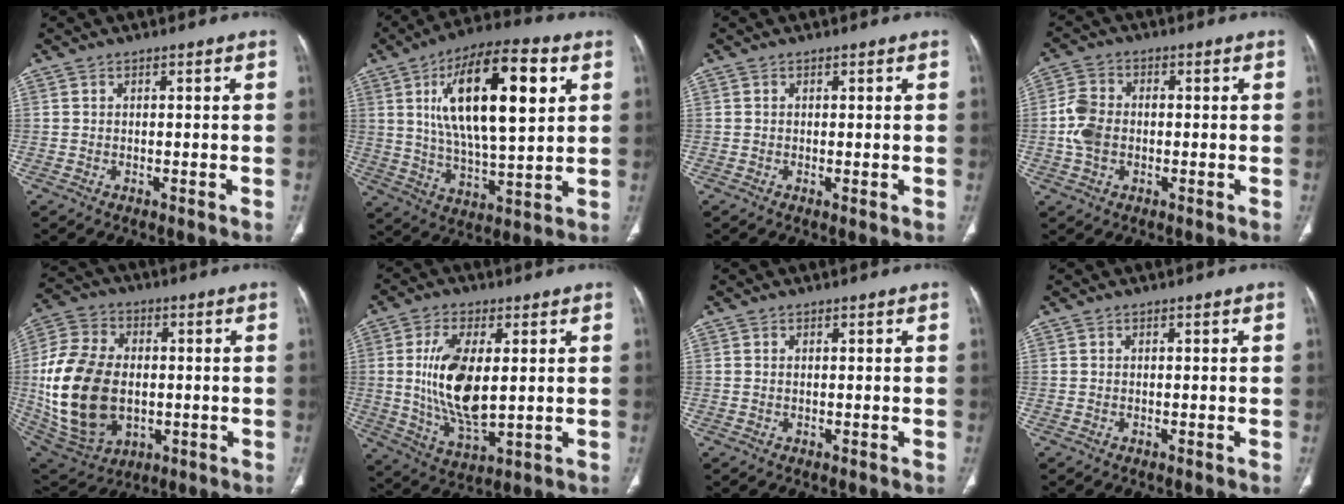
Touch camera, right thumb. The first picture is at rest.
{"total": 22.0, "force": [6.7, 8.3, 19.2], "torque": [-0.305, -0.014, 0.109]}
{"total": 0.6, "force": [-0.1, 0.1, 0.6], "torque": [-0.016, -0.005, -0.002]}
{"total": 6.6, "force": [-0.9, 4.7, 4.6], "torque": [-0.097, 0.015, -0.020]}
{"total": 22.9, "force": [-1.1, 15.6, 16.6], "torque": [-0.324, 0.001, -0.001]}
{"total": 14.0, "force": [1.4, 6.4, 12.4], "torque": [-0.240, -0.021, 0.034]}
{"total": 0.0}
{"total": 0.0}